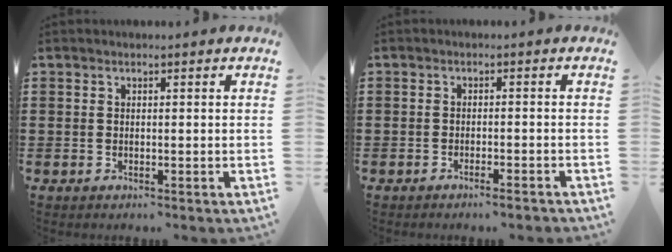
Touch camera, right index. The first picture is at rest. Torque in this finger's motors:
{"motor_torque": [0.39, 1.62, -0.41, -0.03]}